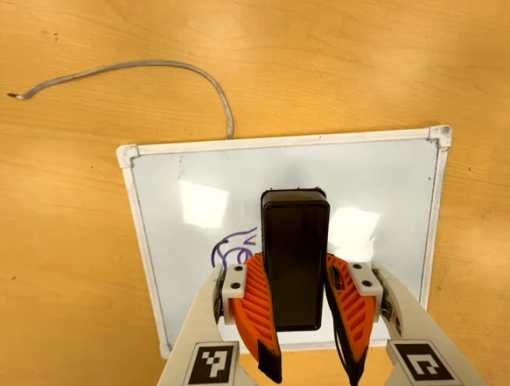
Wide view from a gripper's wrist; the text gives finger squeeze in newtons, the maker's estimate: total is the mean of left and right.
{"total": 8.2, "left": 6.9, "right": 9.5}